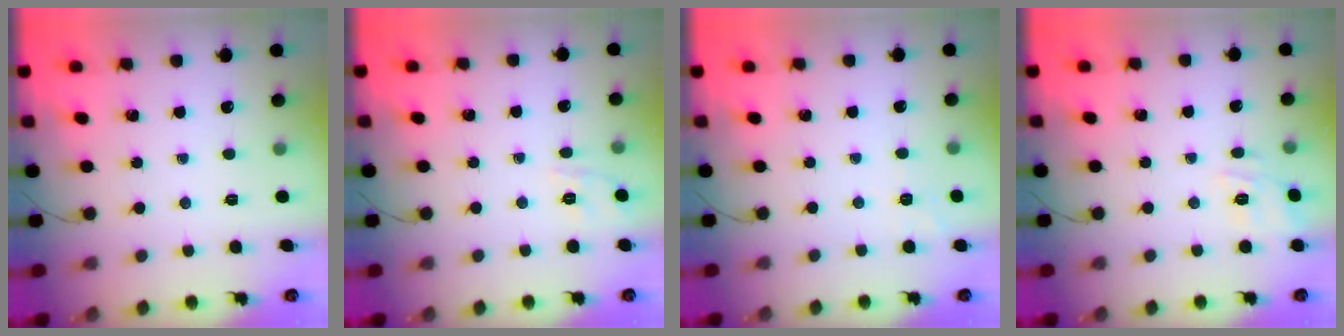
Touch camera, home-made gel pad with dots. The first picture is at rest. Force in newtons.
{"total": 1.7, "press": 0.3, "slide": 1.6}
{"total": 2.3, "press": 1.5, "slide": 1.7}
{"total": 11.4, "press": 11.3, "slide": 1.3}